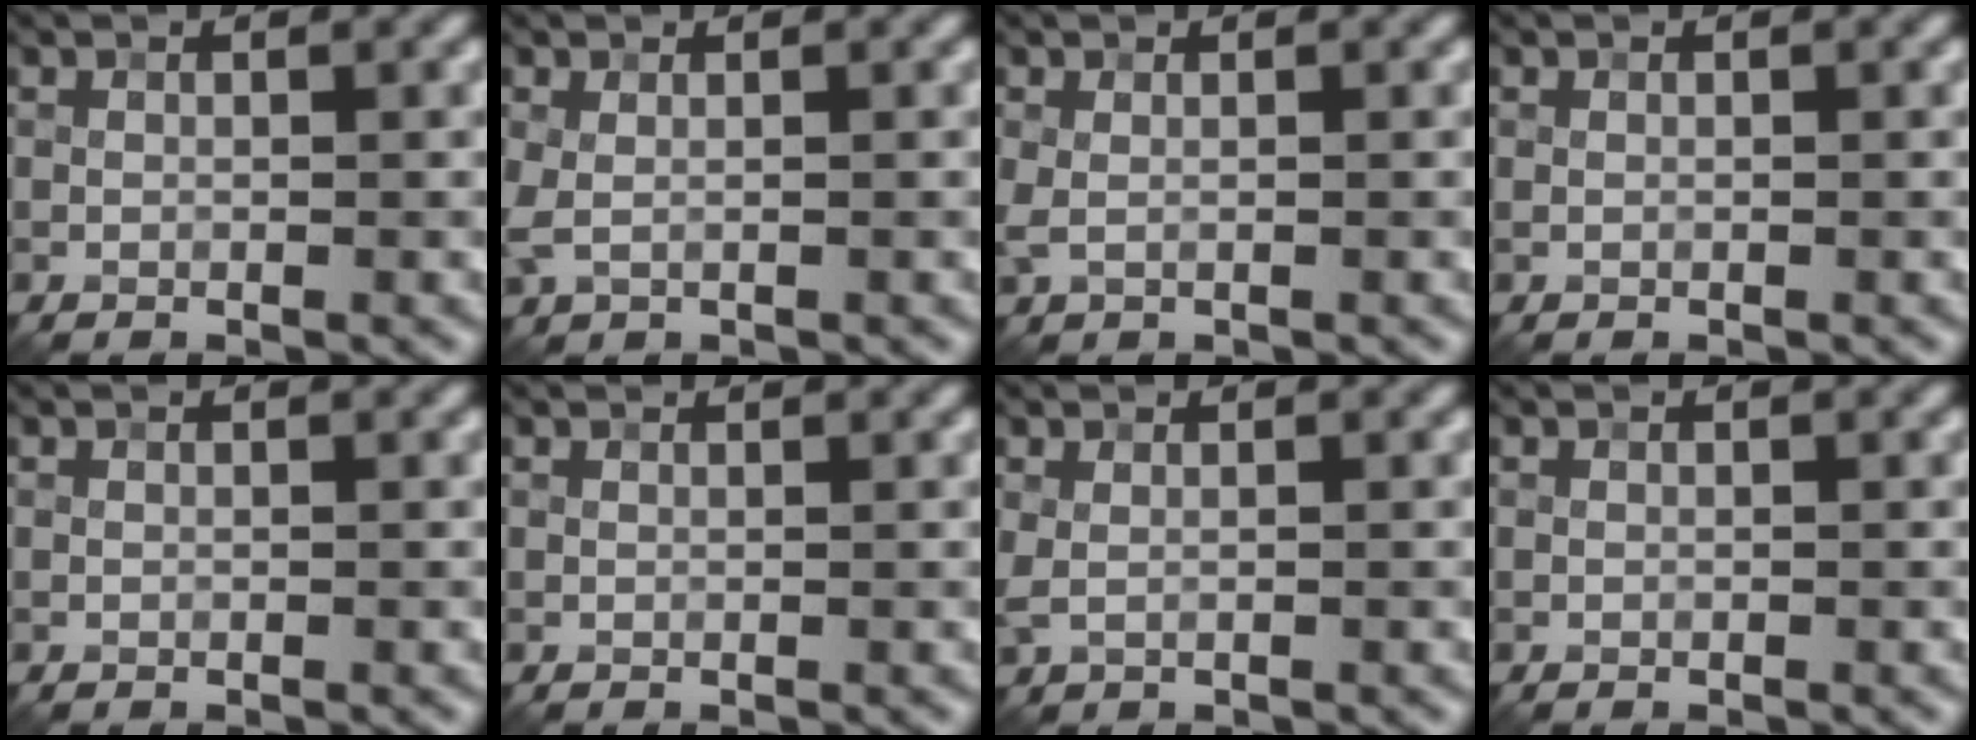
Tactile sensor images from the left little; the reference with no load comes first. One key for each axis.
{"total": 1.5, "fx": 0.3, "fy": 0.7, "fz": 1.3, "tx": -0.033, "ty": 0.002, "tz": 0.003}
{"total": 1.1, "fx": 0.2, "fy": 0.5, "fz": 0.9, "tx": -0.023, "ty": 0.001, "tz": 0.003}
{"total": 0.0}
{"total": 0.0}
{"total": 0.8, "fx": 0.8, "fy": 0.1, "fz": 0.2, "tx": -0.011, "ty": -0.006, "tz": 0.005}
{"total": 1.2, "fx": 0.4, "fy": 0.5, "fz": 1.0, "tx": -0.022, "ty": 0.002, "tz": 0.008}
{"total": 0.0}